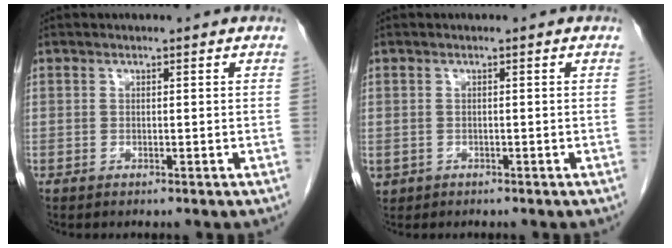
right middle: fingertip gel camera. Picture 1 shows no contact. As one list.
[{"total": 1.7, "force": [-0.8, 1.5, 0.3], "torque": [-0.008, 0.002, -0.009]}]